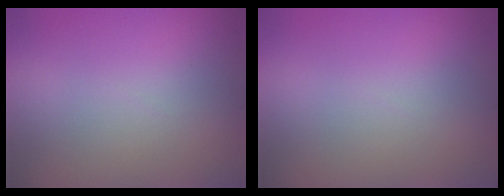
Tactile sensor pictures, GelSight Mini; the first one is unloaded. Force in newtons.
{"total": 0.0}